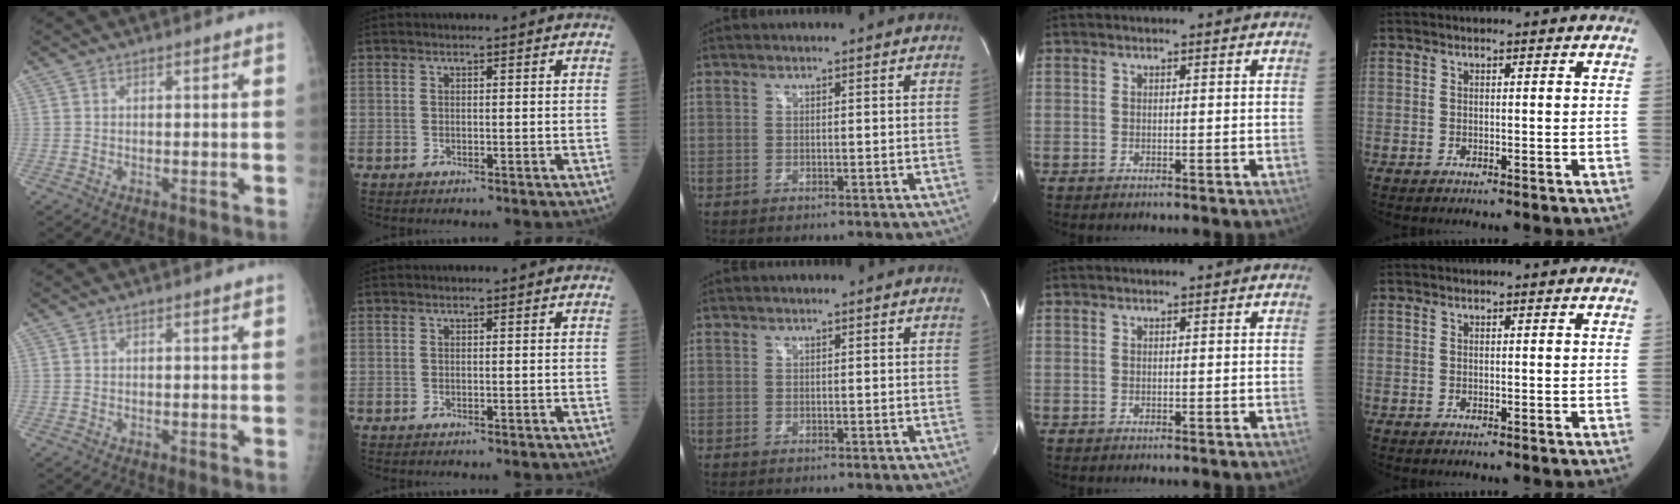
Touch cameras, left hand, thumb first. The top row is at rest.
{}